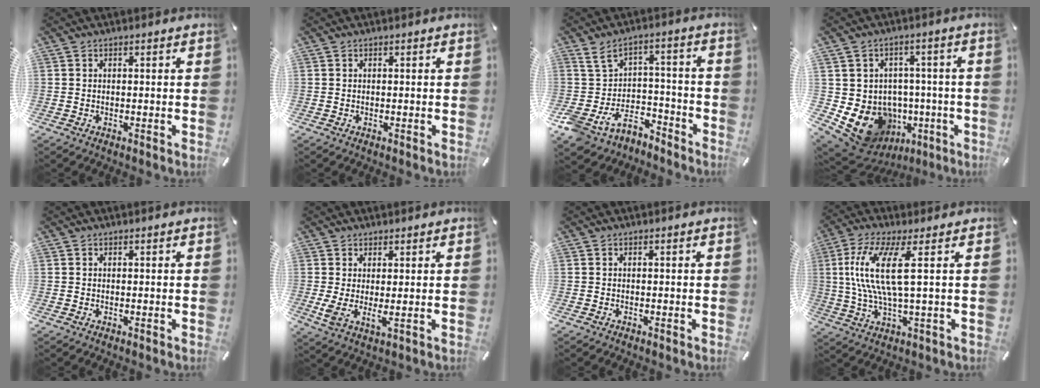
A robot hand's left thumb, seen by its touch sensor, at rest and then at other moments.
{"total": 0.0}
{"total": 9.3, "force": [-3.1, 7.0, 5.2], "torque": [-0.089, 0.022, -0.056]}
{"total": 12.4, "force": [-4.7, 10.4, 4.9], "torque": [-0.094, 0.007, -0.065]}
{"total": 0.0}
{"total": 3.7, "force": [0.5, 1.1, 3.5], "torque": [-0.090, -0.018, 0.004]}
{"total": 0.0}
{"total": 13.2, "force": [2.3, 2.9, 12.7], "torque": [-0.269, -0.009, 0.032]}